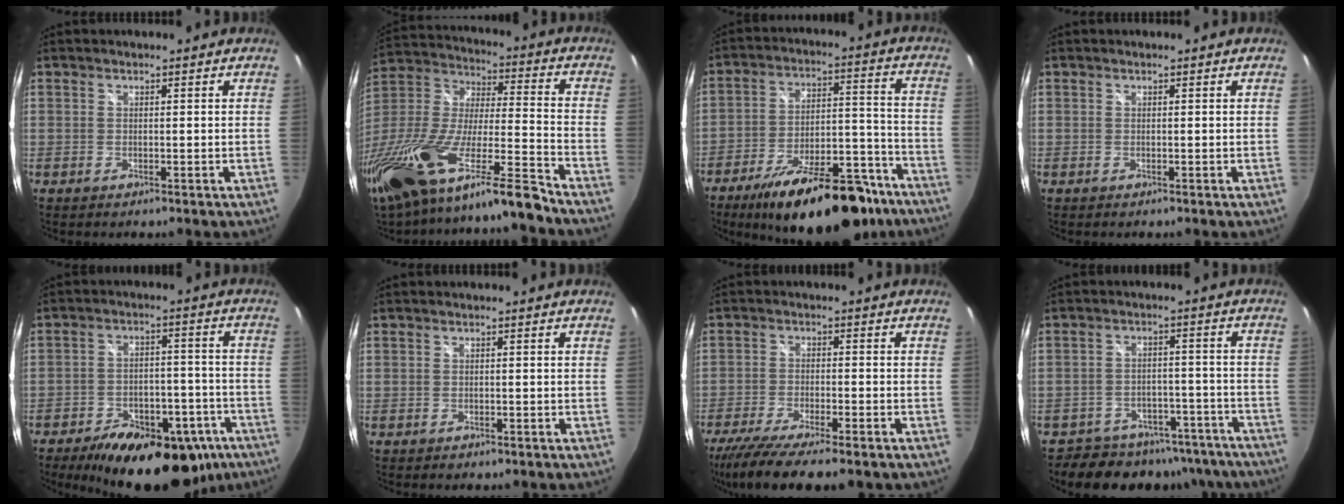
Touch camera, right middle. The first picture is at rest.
{"total": 26.6, "force": [-19.2, 2.6, 18.2], "torque": [-0.352, -0.060, -0.344]}
{"total": 24.4, "force": [-18.1, 8.7, 13.9], "torque": [-0.220, -0.002, -0.253]}
{"total": 0.0}
{"total": 23.7, "force": [-16.3, 11.4, 12.9], "torque": [-0.214, 0.005, -0.205]}
{"total": 0.9, "force": [-0.7, 0.6, 0.3], "torque": [-0.008, -0.003, -0.011]}
{"total": 12.7, "force": [-9.9, 2.1, 7.7], "torque": [-0.164, -0.048, -0.168]}
{"total": 14.3, "force": [-11.9, 6.9, 3.9], "torque": [-0.074, 0.018, -0.147]}